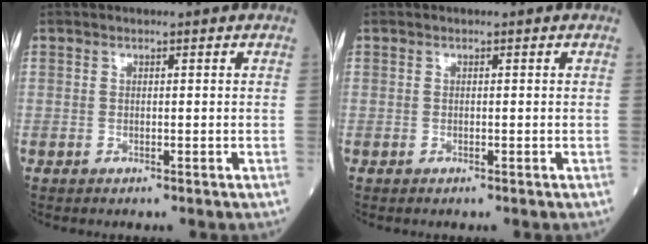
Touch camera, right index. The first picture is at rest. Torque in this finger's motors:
{"motor_torque": [0.11, 0.01, 0.02, -0.01]}